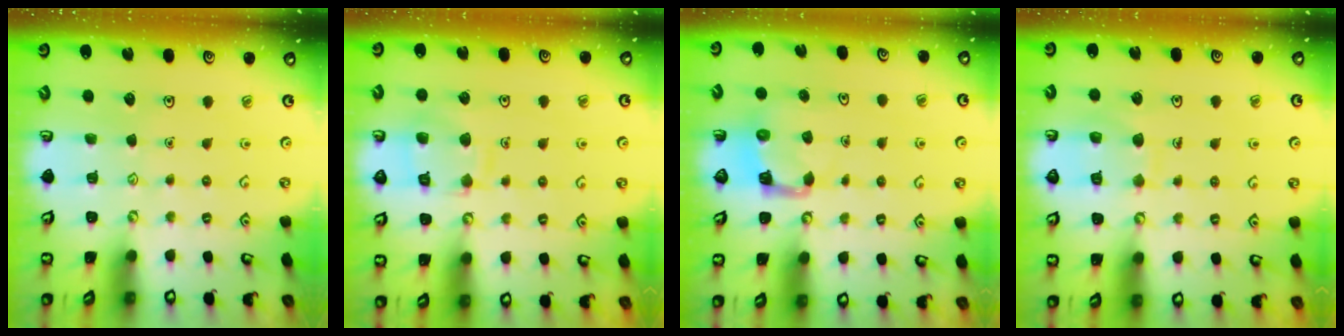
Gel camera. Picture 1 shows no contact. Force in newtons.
{"total": 10.7, "press": 10.7, "slide": 0.9}
{"total": 3.6, "press": 3.6, "slide": 0.3}
{"total": 8.2, "press": 8.1, "slide": 0.9}